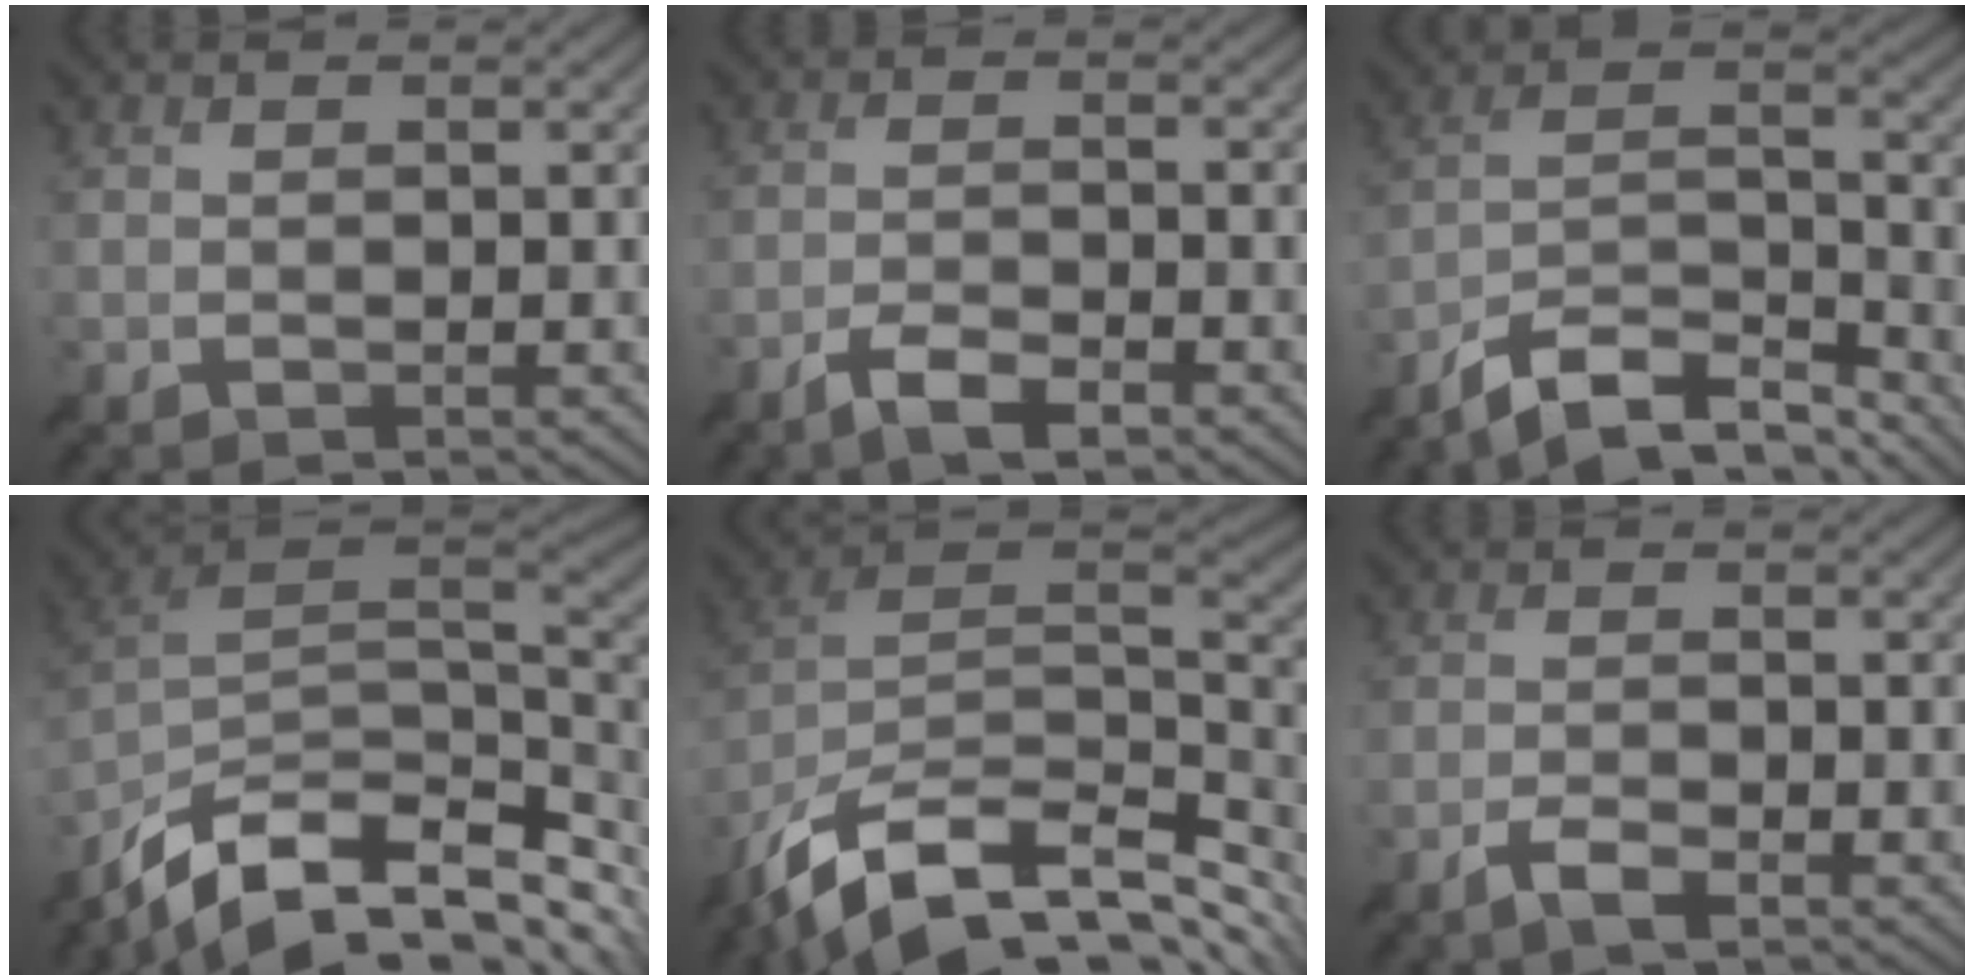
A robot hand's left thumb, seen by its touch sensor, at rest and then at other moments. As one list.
[{"total": 4.6, "force": [-3.2, 1.1, 3.0], "torque": [-0.064, 0.001, -0.062]}, {"total": 11.6, "force": [-9.0, 3.4, 6.5], "torque": [-0.128, 0.003, -0.167]}, {"total": 14.7, "force": [-6.4, 7.9, 10.5], "torque": [-0.233, -0.025, -0.110]}, {"total": 16.1, "force": [-8.2, 8.4, 11.0], "torque": [-0.250, -0.026, -0.137]}, {"total": 2.7, "force": [-1.8, 0.6, 1.9], "torque": [-0.041, 0.002, -0.041]}]